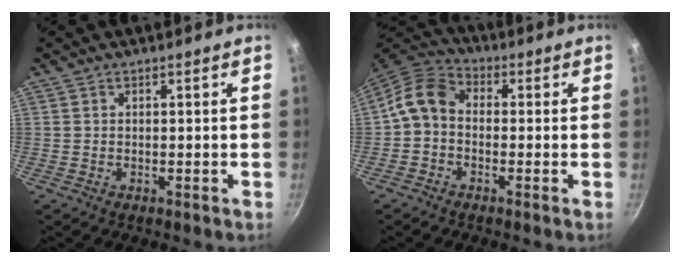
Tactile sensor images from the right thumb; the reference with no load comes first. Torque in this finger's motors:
{"motor_torque": [-0.28, 0.52, -0.02, 0.05, 0.24]}